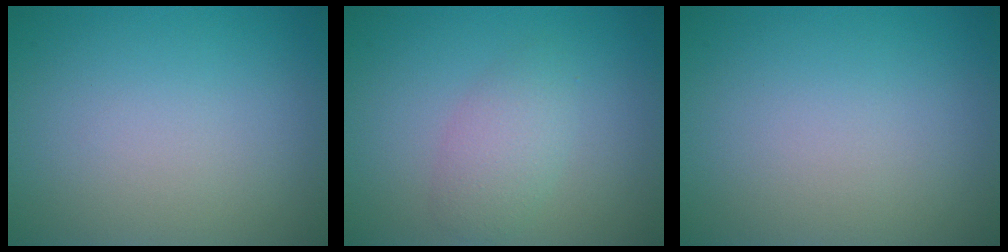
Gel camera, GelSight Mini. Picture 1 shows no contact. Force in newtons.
{"total": 2.6, "press": 2.6, "slide": 0.2}
{"total": 0.0}